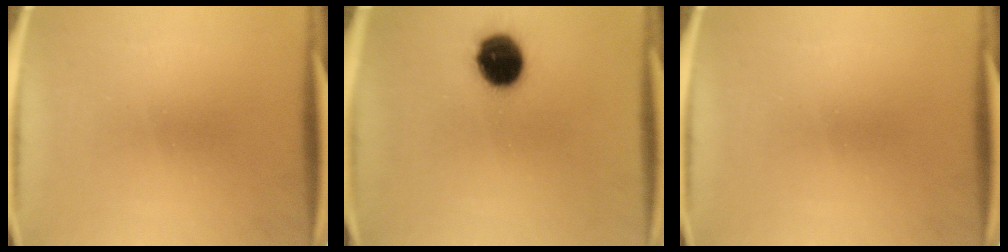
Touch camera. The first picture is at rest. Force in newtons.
{"total": 11.8}
{"total": 0.0}